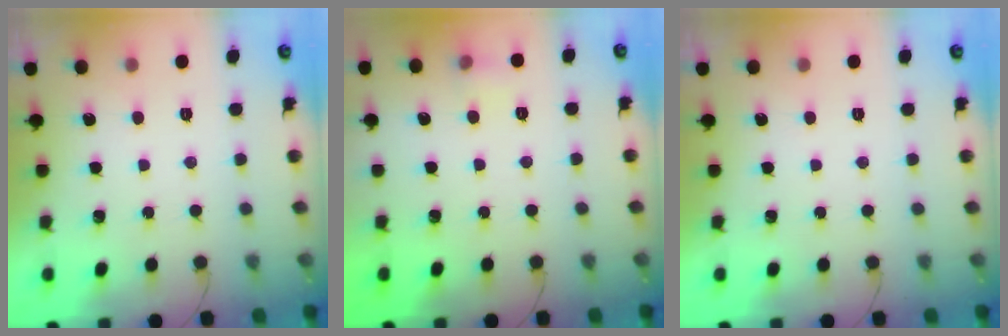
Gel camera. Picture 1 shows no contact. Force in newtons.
{"total": 5.7, "press": 5.5, "slide": 1.5}
{"total": 0.0}